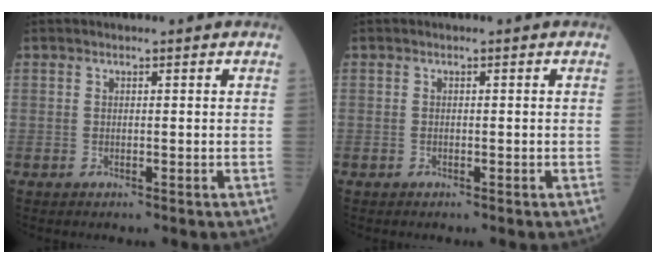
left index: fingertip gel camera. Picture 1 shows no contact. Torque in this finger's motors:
{"motor_torque": [0.00, 0.00, 0.00, 0.00]}